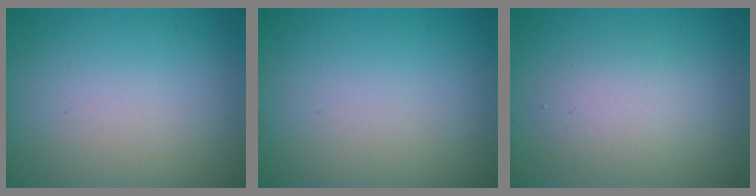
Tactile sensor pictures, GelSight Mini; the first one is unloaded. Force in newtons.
{"total": 0.0}
{"total": 3.0, "press": 3.0, "slide": 0.2}